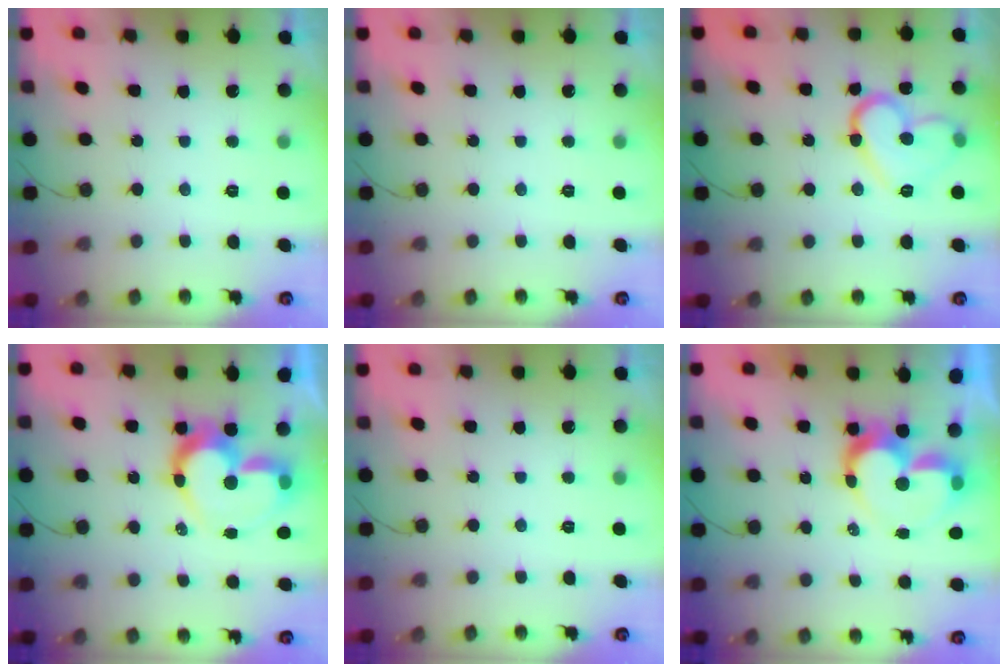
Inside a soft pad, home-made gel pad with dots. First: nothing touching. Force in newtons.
{"total": 0.0}
{"total": 13.9, "press": 13.8, "slide": 1.2}
{"total": 13.1, "press": 13.0, "slide": 1.5}
{"total": 0.0}
{"total": 10.7, "press": 10.6, "slide": 1.2}